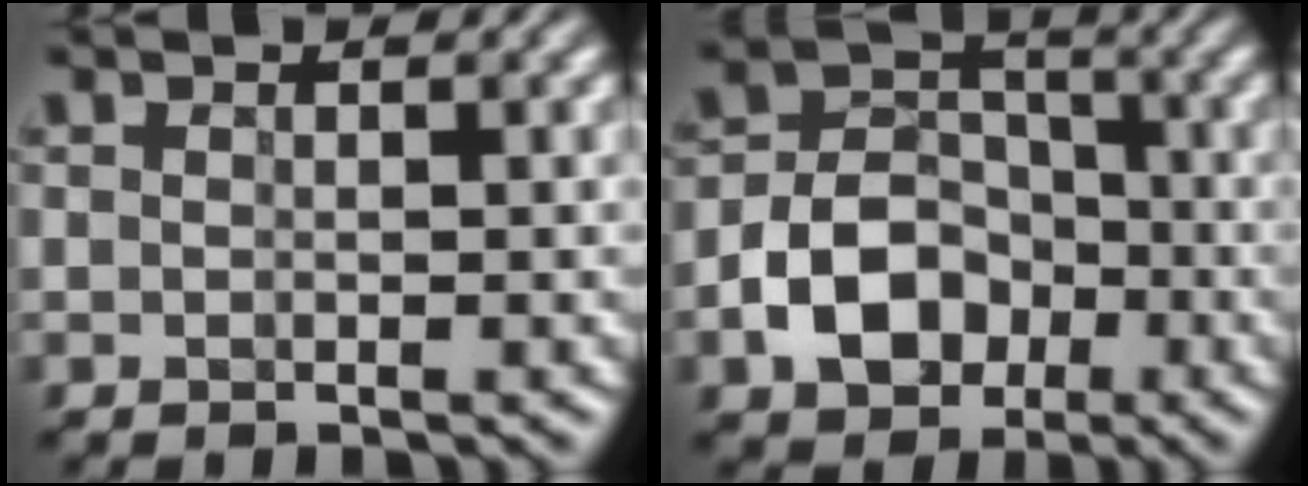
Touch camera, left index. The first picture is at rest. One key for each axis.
{"total": 6.3, "fx": -2.6, "fy": 4.4, "fz": 3.6, "tx": -0.064, "ty": 0.001, "tz": -0.046}